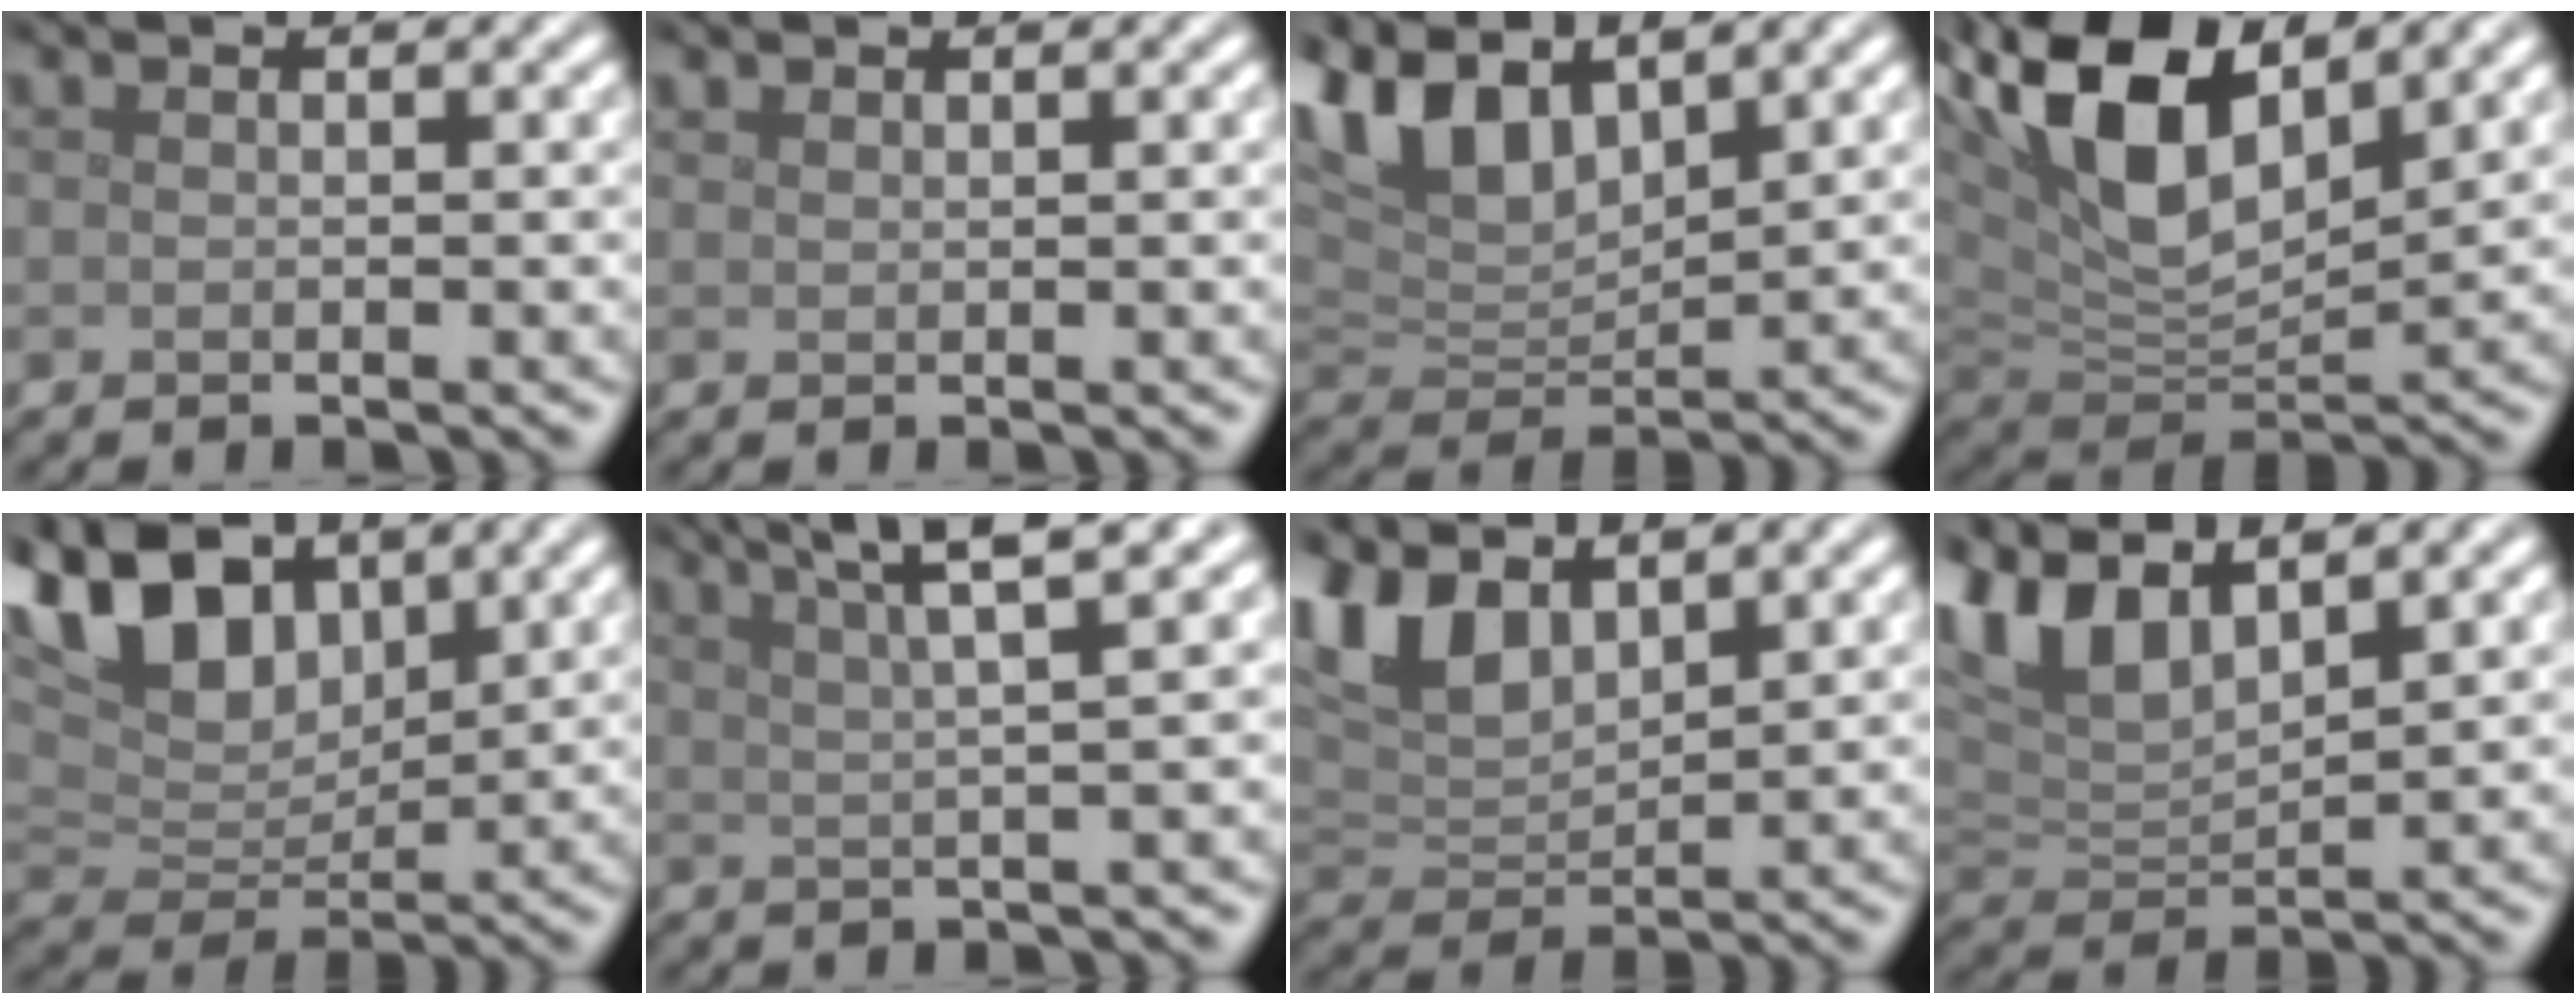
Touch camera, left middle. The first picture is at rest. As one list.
[{"total": 0.6, "force": [0.5, 0.1, 0.1], "torque": [-0.001, -0.003, 0.013]}, {"total": 9.1, "force": [5.5, 4.3, 5.8], "torque": [-0.136, 0.018, 0.100]}, {"total": 12.0, "force": [6.0, 5.6, 8.8], "torque": [-0.179, 0.019, 0.104]}, {"total": 10.9, "force": [5.8, 6.1, 6.9], "torque": [-0.154, 0.017, 0.096]}, {"total": 6.0, "force": [3.8, 0.8, 4.6], "torque": [-0.074, 0.014, 0.057]}, {"total": 6.7, "force": [4.0, 3.3, 4.3], "torque": [-0.098, 0.010, 0.075]}, {"total": 7.0, "force": [4.4, 3.0, 4.5], "torque": [-0.106, 0.015, 0.083]}]